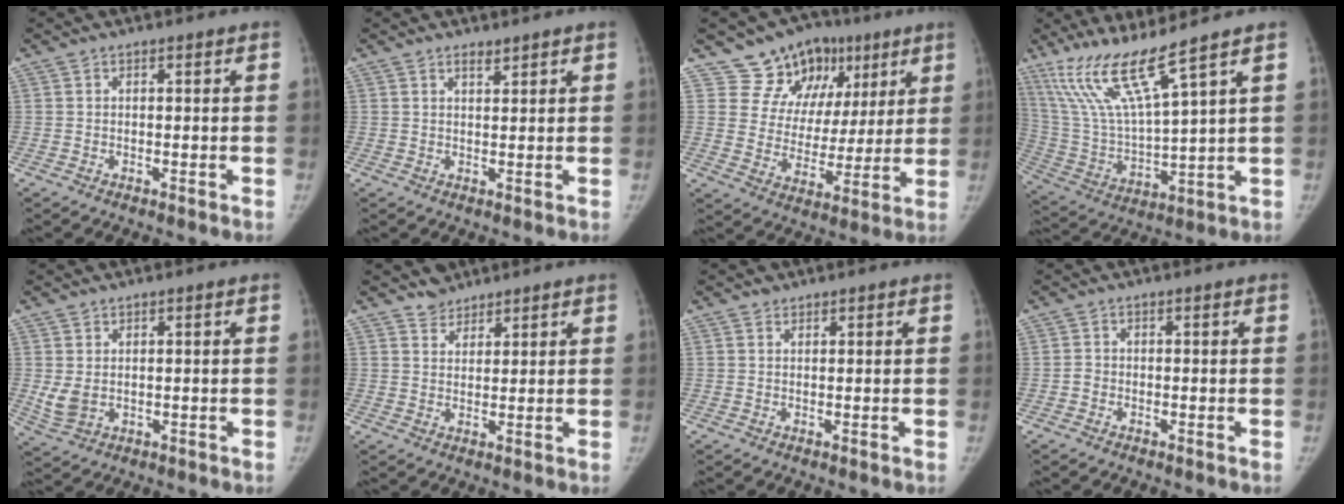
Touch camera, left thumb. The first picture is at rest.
{"total": 1.5, "force": [1.3, 0.5, 0.6], "torque": [-0.005, -0.010, 0.021]}
{"total": 15.3, "force": [8.5, 11.7, 5.0], "torque": [-0.013, -0.019, 0.133]}
{"total": 13.7, "force": [9.8, 0.2, 9.6], "torque": [-0.193, -0.057, 0.206]}
{"total": 3.6, "force": [0.5, 2.6, 2.4], "torque": [-0.049, -0.011, 0.021]}
{"total": 3.3, "force": [2.8, 1.7, -0.2], "torque": [0.024, -0.019, 0.042]}
{"total": 0.9, "force": [0.7, 0.5, 0.0], "torque": [0.007, -0.004, 0.008]}
{"total": 1.0, "force": [-0.5, 0.8, 0.3], "torque": [-0.004, 0.002, -0.013]}